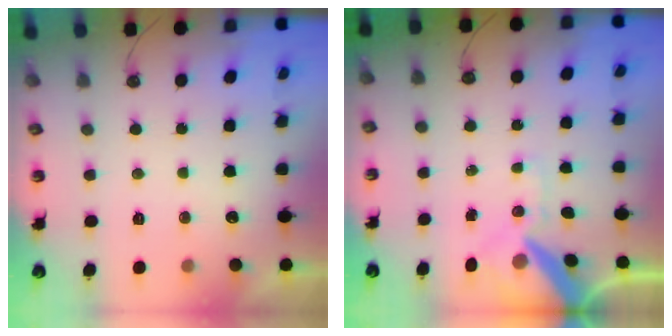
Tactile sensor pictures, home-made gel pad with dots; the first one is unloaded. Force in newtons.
{"total": 12.5, "press": 12.4, "slide": 1.8}